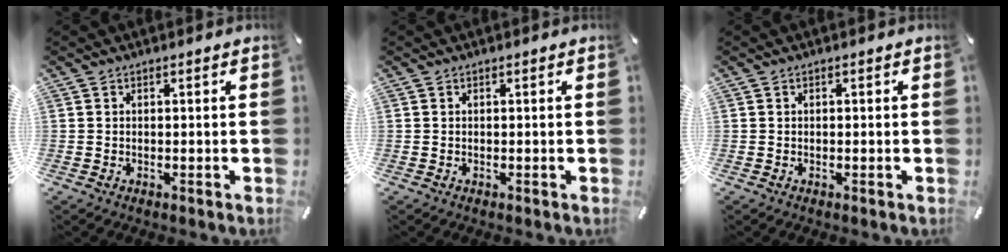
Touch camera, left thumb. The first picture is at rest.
{"total": 0.0}
{"total": 0.0}